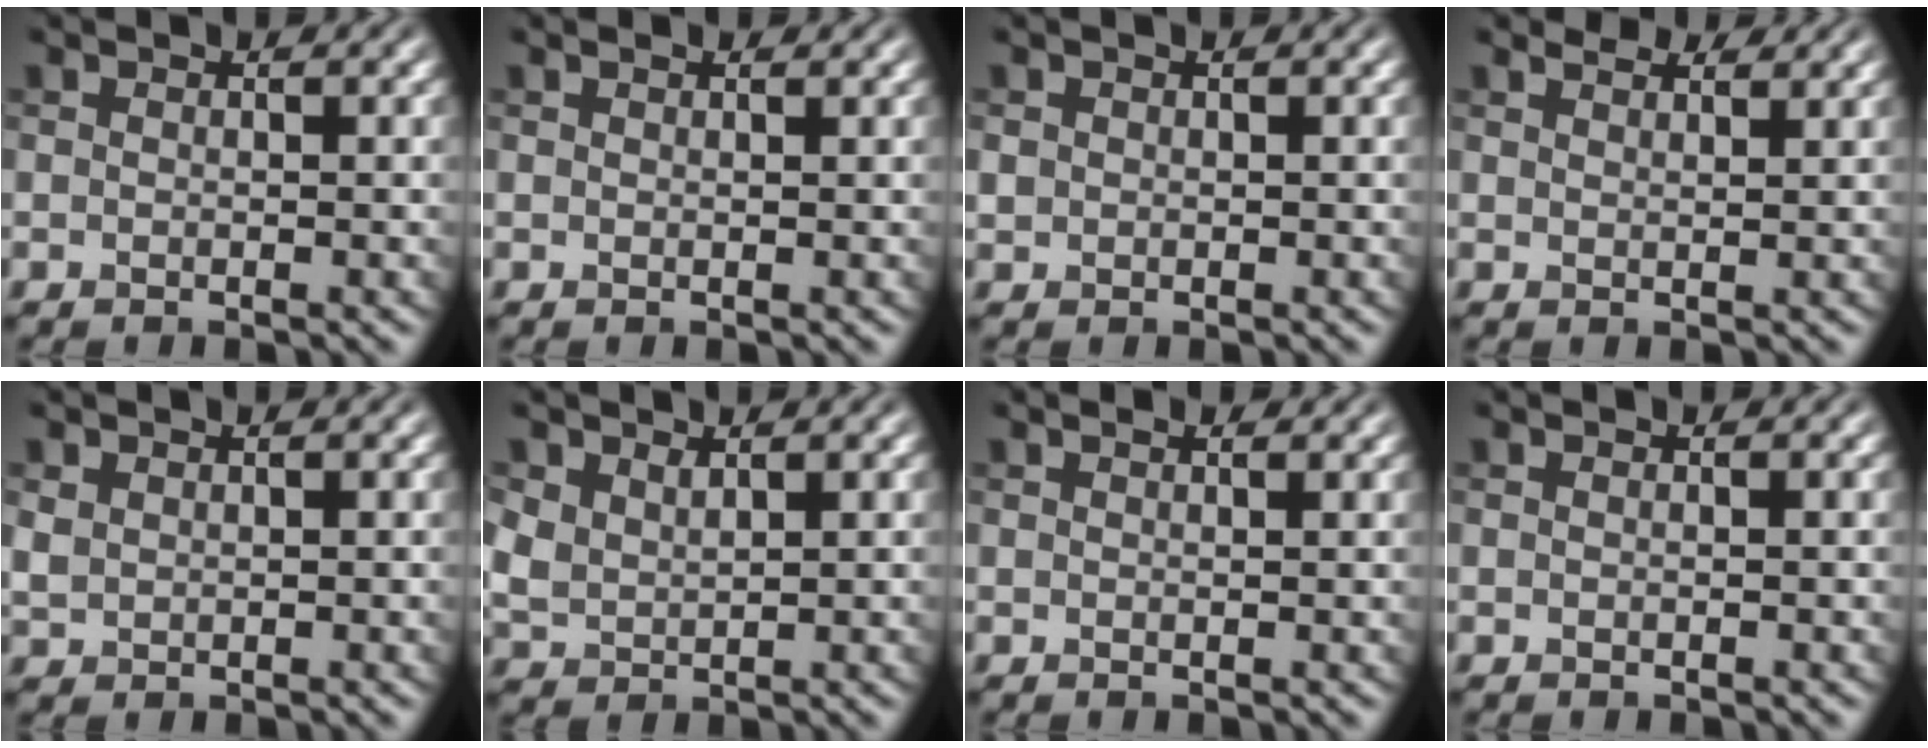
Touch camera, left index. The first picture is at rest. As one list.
[{"total": 0.7, "force": [0.6, 0.1, 0.3], "torque": [-0.006, 0.000, 0.008]}, {"total": 0.8, "force": [0.2, 0.8, 0.2], "torque": [-0.001, -0.002, 0.003]}, {"total": 2.8, "force": [2.6, 0.7, 0.9], "torque": [-0.019, 0.005, 0.036]}, {"total": 1.3, "force": [0.8, 1.0, 0.4], "torque": [-0.012, -0.001, 0.019]}, {"total": 2.4, "force": [1.3, 1.6, 1.2], "torque": [-0.033, -0.004, 0.030]}, {"total": 1.0, "force": [0.9, 0.2, 0.5], "torque": [-0.010, -0.001, 0.011]}, {"total": 0.0}]